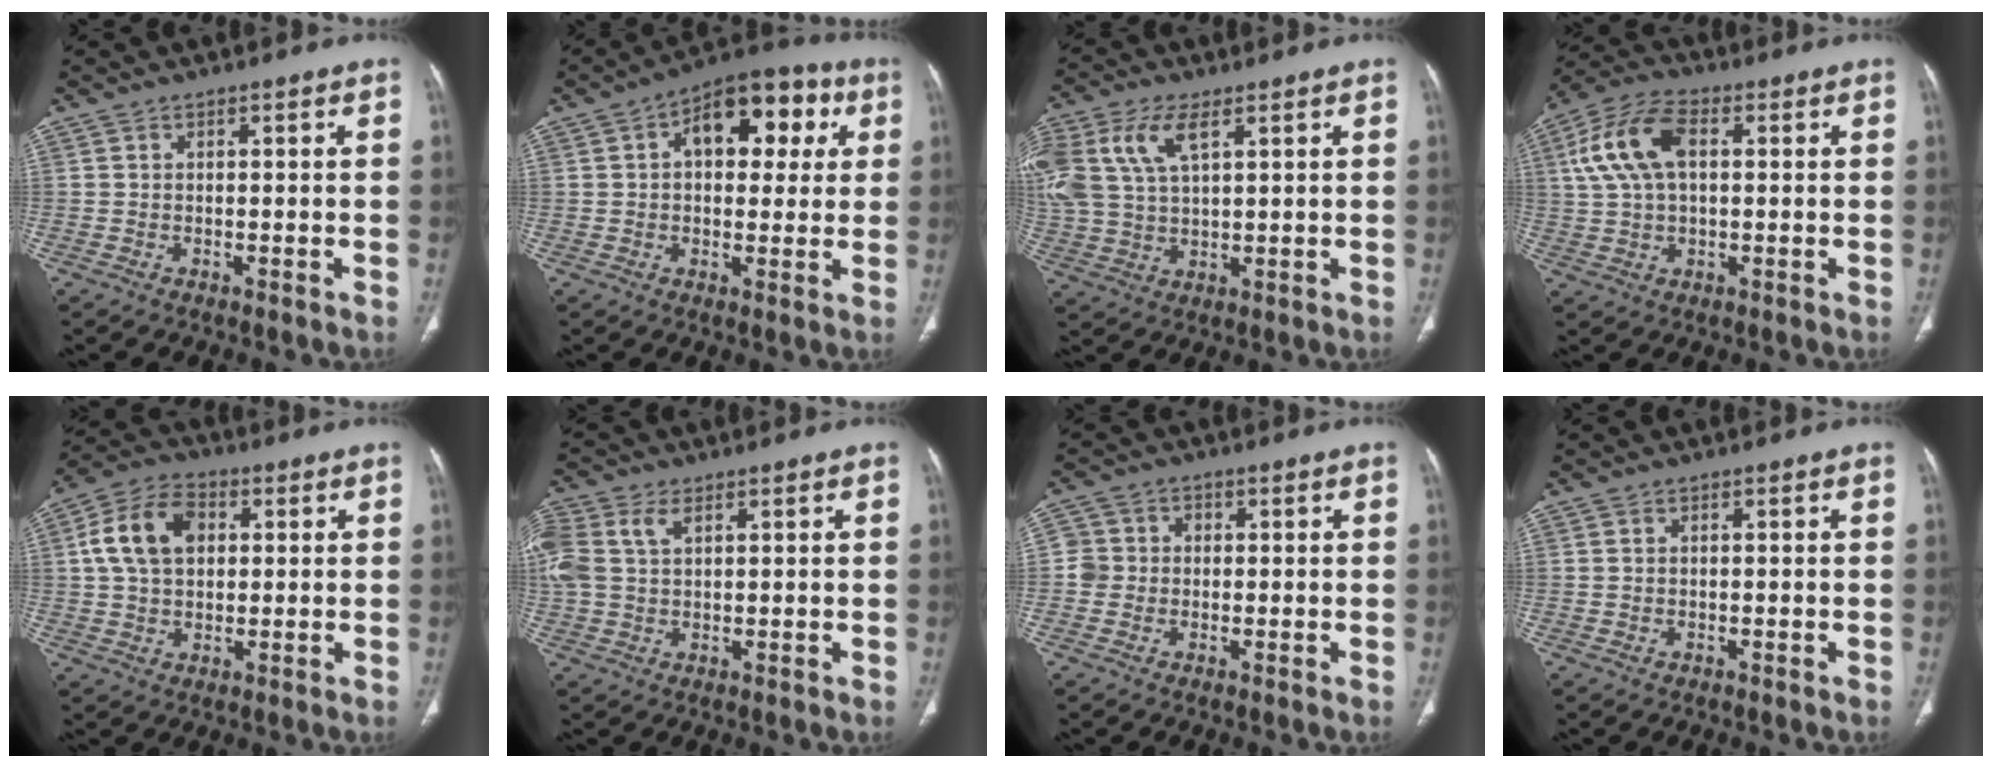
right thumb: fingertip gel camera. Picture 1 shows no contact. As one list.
[{"total": 14.6, "force": [4.2, 8.5, 11.1], "torque": [-0.112, 0.021, 0.055]}, {"total": 13.9, "force": [5.5, 7.3, 10.4], "torque": [-0.253, 0.001, 0.110]}, {"total": 11.8, "force": [2.5, 6.6, 9.5], "torque": [-0.199, 0.024, 0.046]}, {"total": 11.6, "force": [2.3, 7.8, 8.3], "torque": [-0.147, 0.017, 0.036]}, {"total": 11.6, "force": [4.0, 7.8, 7.5], "torque": [-0.211, 0.017, 0.080]}, {"total": 3.9, "force": [-0.4, 3.8, 0.8], "torque": [0.008, 0.010, -0.015]}, {"total": 0.0}]